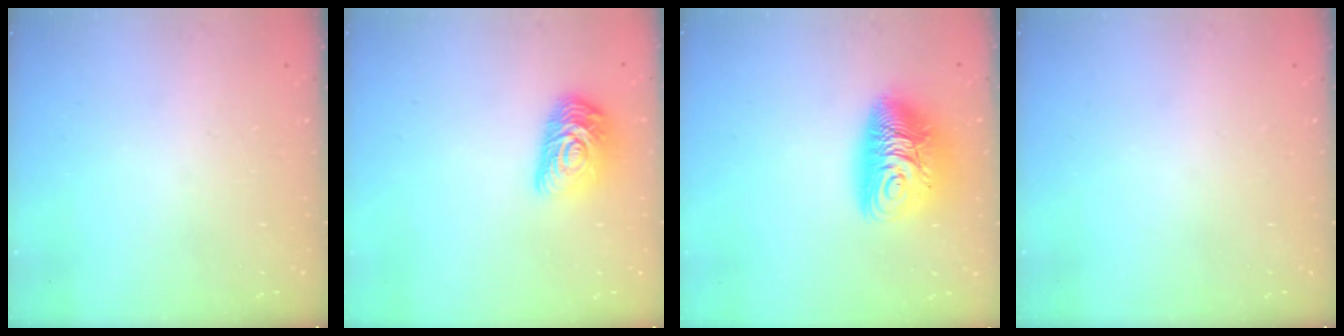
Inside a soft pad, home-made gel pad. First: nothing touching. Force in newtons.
{"total": 11.6, "press": 11.5, "slide": 1.0}
{"total": 12.2, "press": 12.1, "slide": 1.2}
{"total": 0.0}